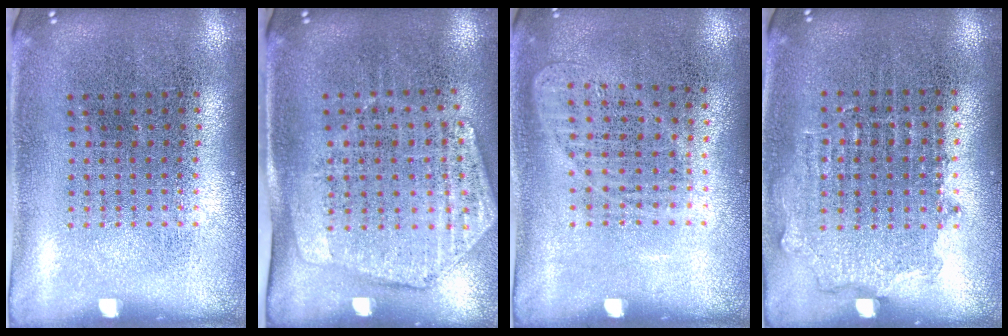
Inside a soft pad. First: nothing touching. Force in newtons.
{"total": 1.9, "press": 1.6, "slide": 1.1}
{"total": 0.9, "press": 0.8, "slide": 0.4}
{"total": 0.8, "press": 0.8, "slide": 0.3}